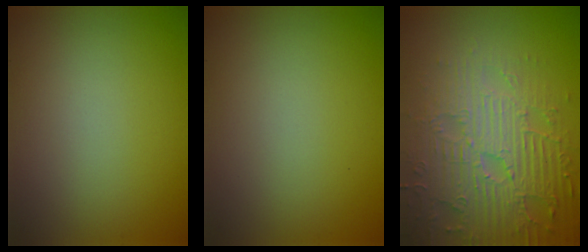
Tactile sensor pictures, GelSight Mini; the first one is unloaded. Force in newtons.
{"total": 0.0}
{"total": 6.7, "press": 5.4, "slide": 3.9}